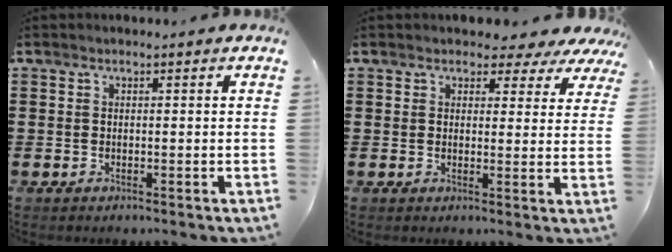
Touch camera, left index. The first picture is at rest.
{"total": 3.2, "force": [2.6, 1.8, 0.9], "torque": [-0.016, -0.006, 0.042]}